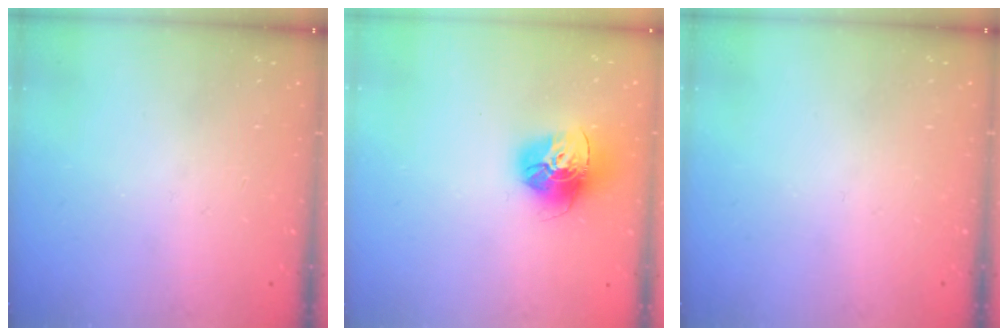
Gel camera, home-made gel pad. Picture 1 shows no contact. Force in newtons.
{"total": 16.3, "press": 16.2, "slide": 1.5}
{"total": 0.0}